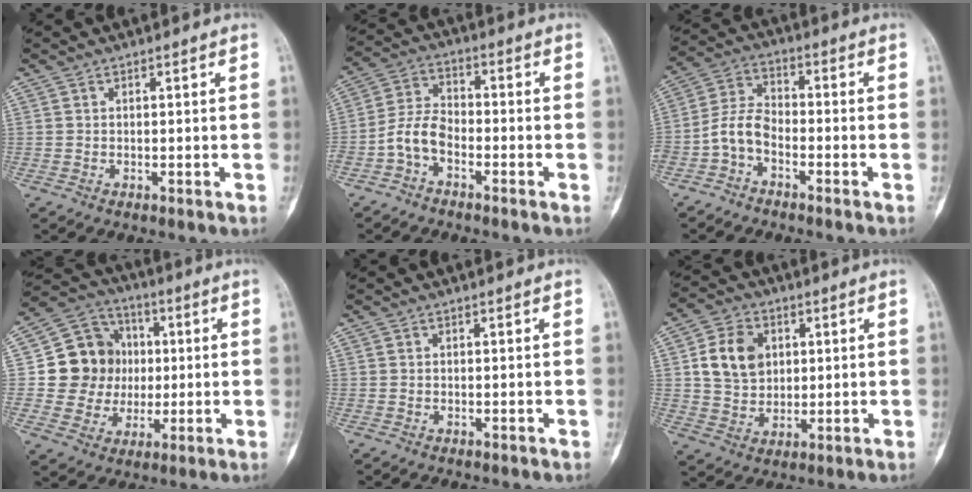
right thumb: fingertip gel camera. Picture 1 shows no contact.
{"total": 6.2, "force": [-3.0, 3.6, 4.1], "torque": [-0.081, 0.036, -0.070]}
{"total": 6.1, "force": [-3.0, 3.5, 4.0], "torque": [-0.080, 0.039, -0.073]}
{"total": 14.0, "force": [1.0, 12.9, 5.4], "torque": [-0.046, 0.017, 0.023]}
{"total": 0.0}
{"total": 10.3, "force": [2.5, 8.0, 6.0], "torque": [-0.082, -0.004, 0.048]}